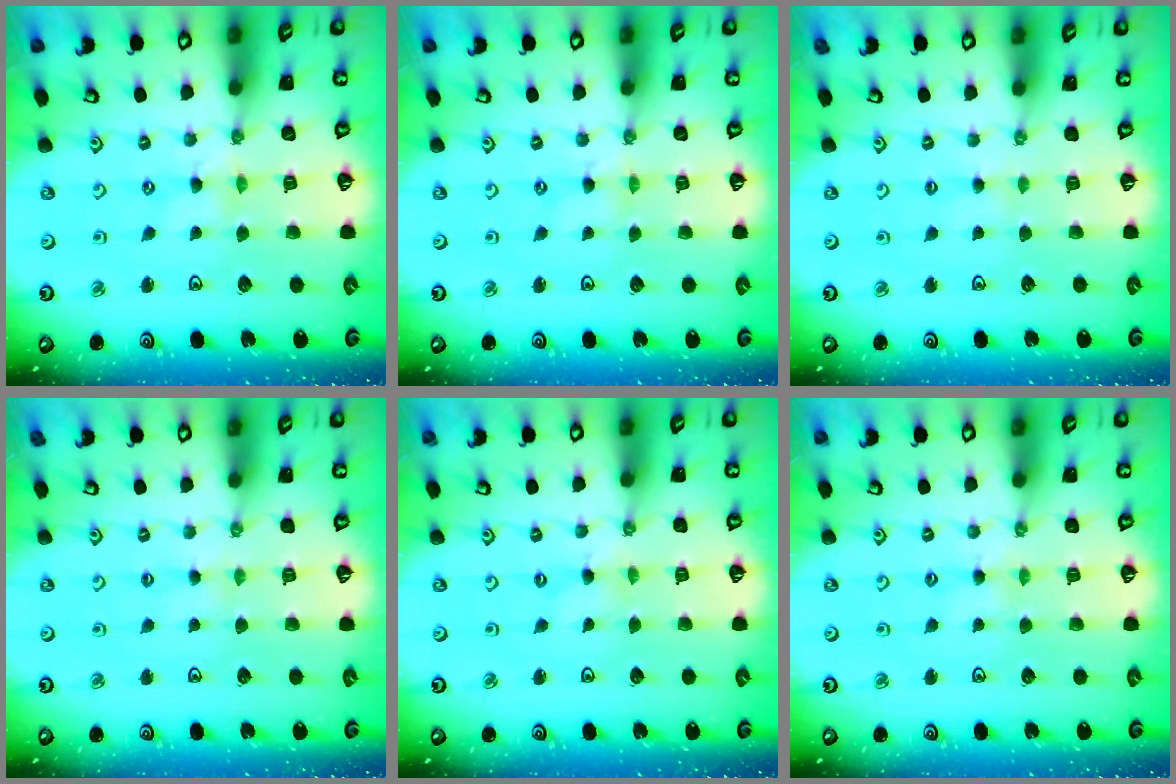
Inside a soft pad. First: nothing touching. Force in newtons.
{"total": 0.0}
{"total": 1.9, "press": 1.9, "slide": 0.3}
{"total": 1.7, "press": 1.7, "slide": 0.3}
{"total": 0.0}
{"total": 3.4, "press": 3.4, "slide": 0.4}